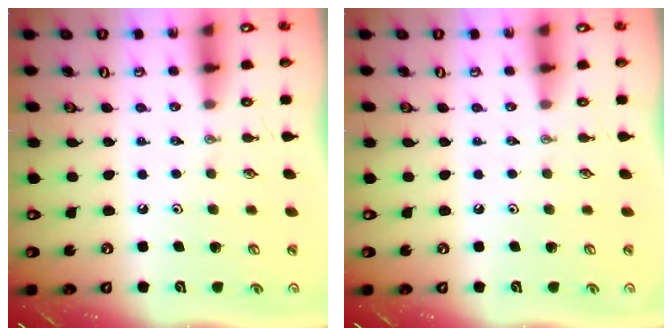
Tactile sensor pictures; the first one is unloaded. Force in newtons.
{"total": 0.0}